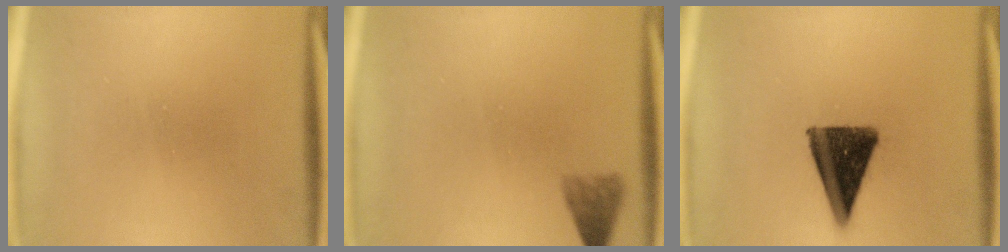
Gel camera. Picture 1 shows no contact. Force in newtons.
{"total": 2.9}
{"total": 12.2}